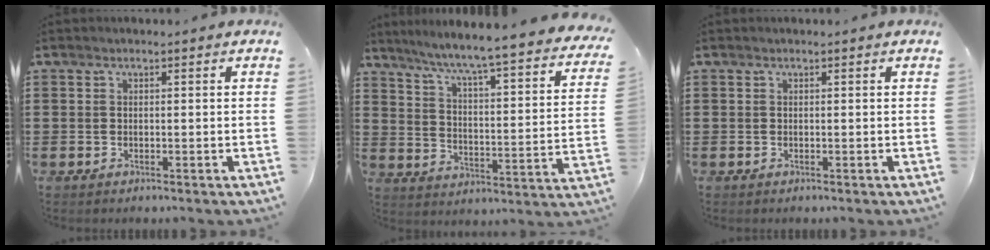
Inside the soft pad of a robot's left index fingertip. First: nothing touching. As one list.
[{"total": 5.4, "force": [4.4, -1.1, 2.9], "torque": [-0.076, -0.050, 0.062]}, {"total": 0.0}]